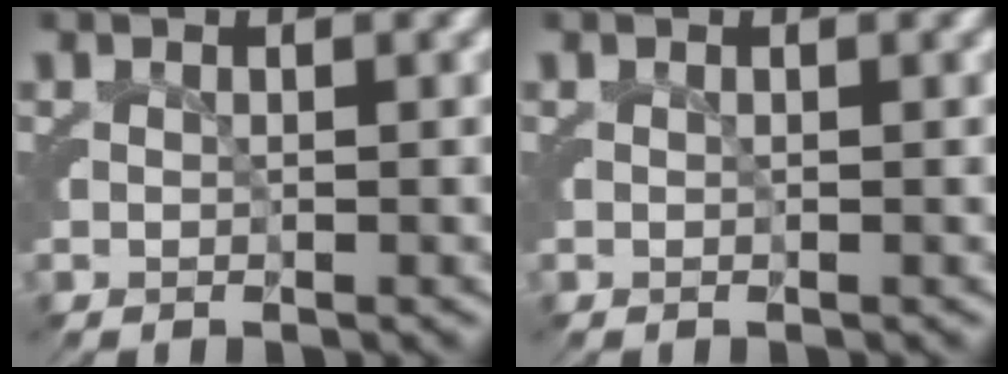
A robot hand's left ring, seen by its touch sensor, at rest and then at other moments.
{"total": 0.0}